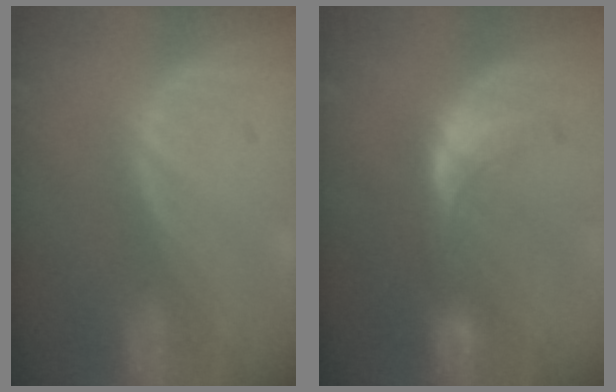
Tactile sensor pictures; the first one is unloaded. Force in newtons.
{"total": 7.4, "press": 6.8, "slide": 2.9}